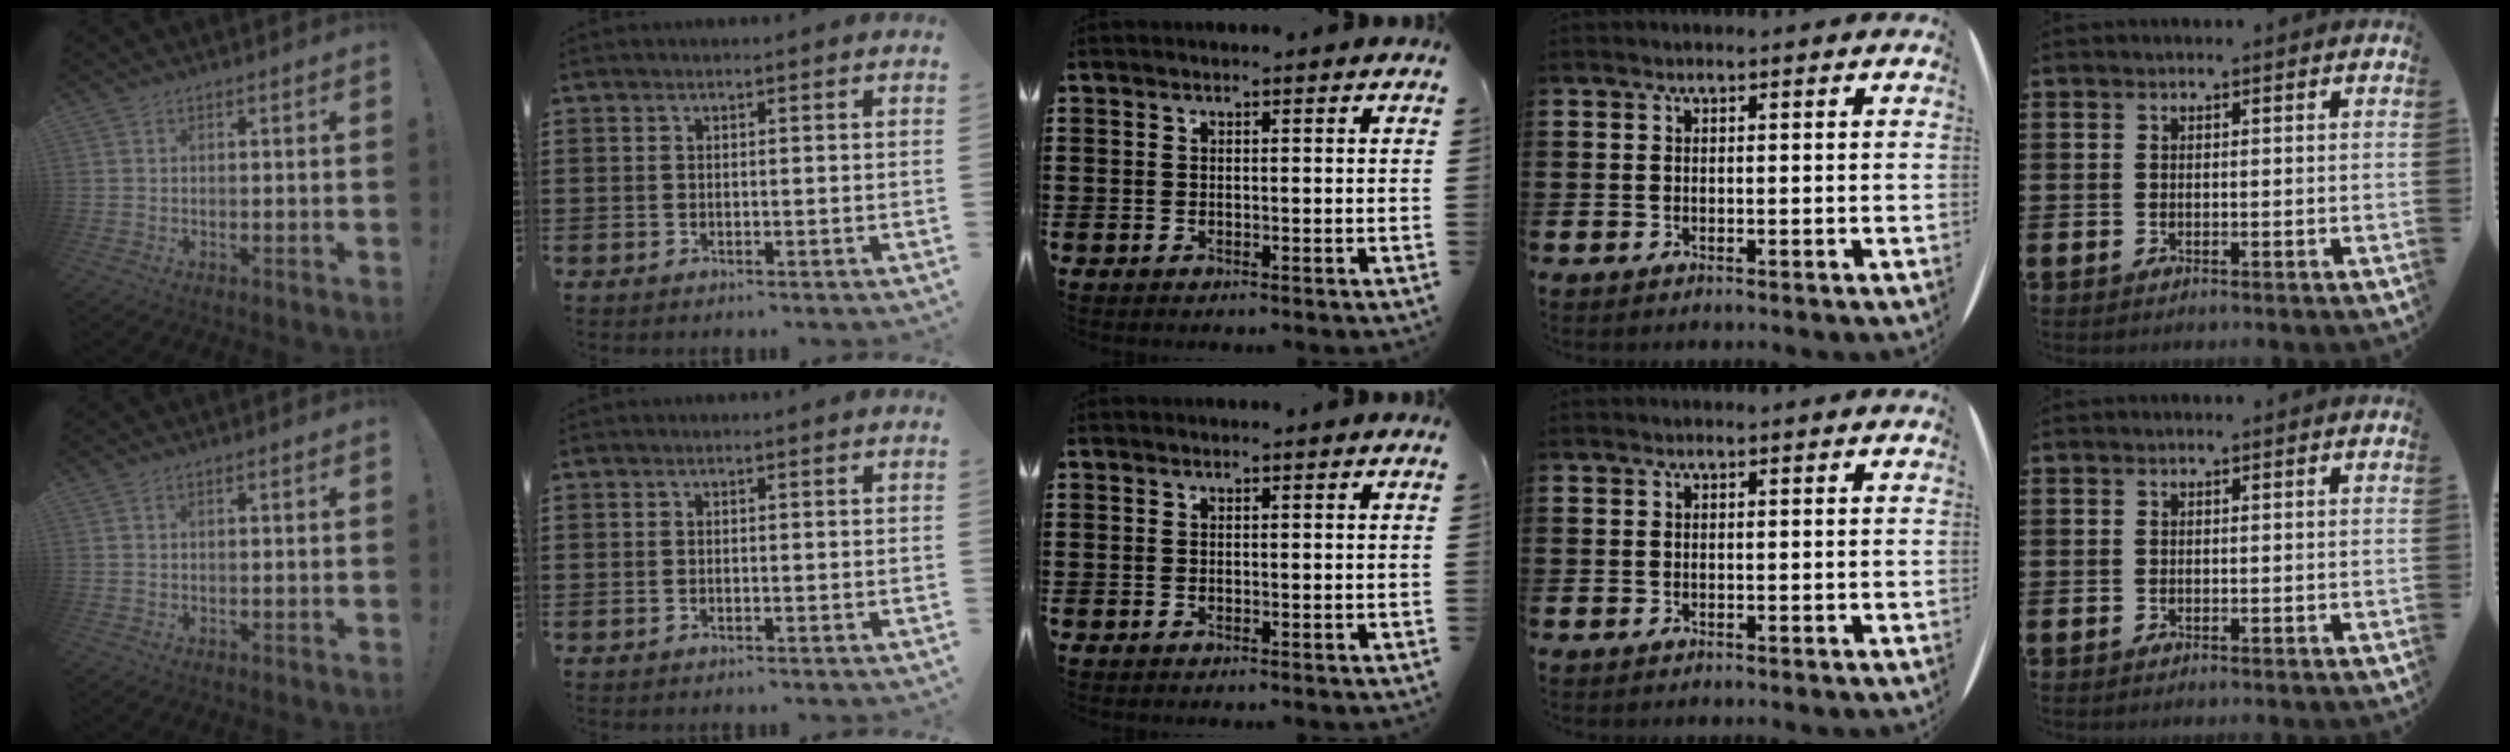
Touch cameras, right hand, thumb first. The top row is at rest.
{}